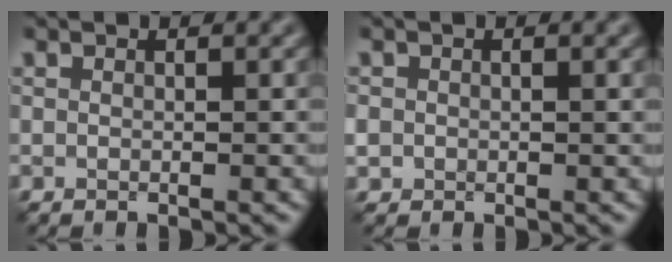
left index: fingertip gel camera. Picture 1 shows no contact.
{"total": 1.7, "force": [0.1, 1.5, 0.8], "torque": [-0.016, -0.004, 0.002]}